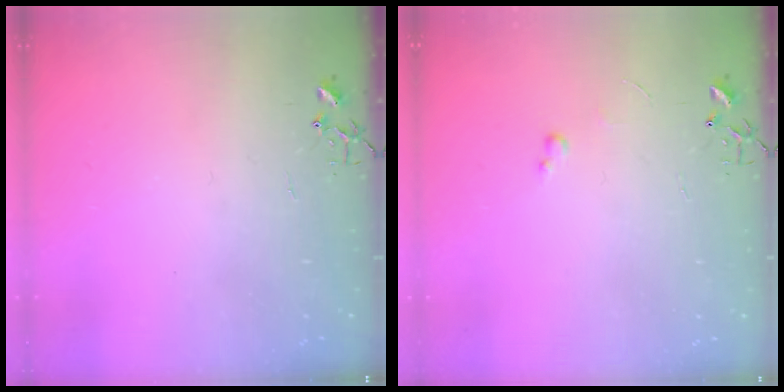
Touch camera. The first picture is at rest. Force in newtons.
{"total": 2.6, "press": 2.6, "slide": 0.4}